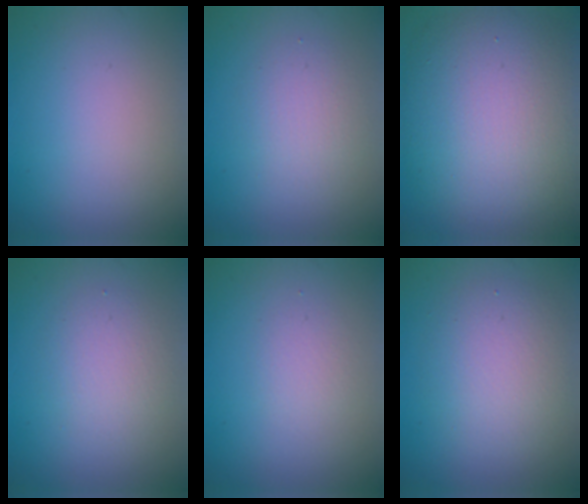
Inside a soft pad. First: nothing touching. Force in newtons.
{"total": 2.3, "press": 2.3, "slide": 0.2}
{"total": 11.9, "press": 11.8, "slide": 0.5}
{"total": 2.7, "press": 2.7, "slide": 0.1}
{"total": 1.3, "press": 1.3, "slide": 0.1}
{"total": 4.0, "press": 4.0, "slide": 0.3}